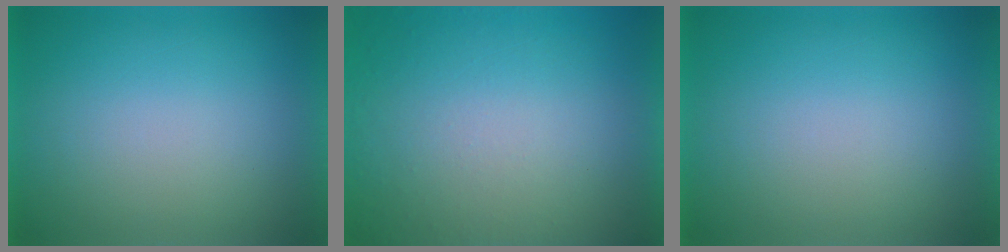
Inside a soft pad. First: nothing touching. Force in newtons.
{"total": 8.4}
{"total": 0.0}